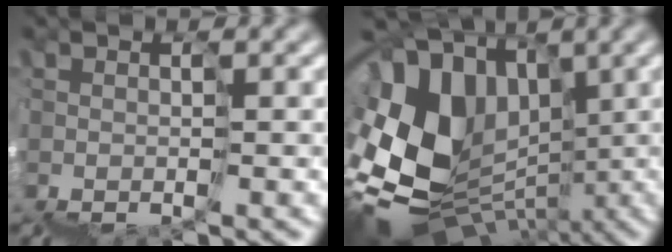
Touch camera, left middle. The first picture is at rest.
{"total": 10.5, "force": [3.1, 8.4, 5.6], "torque": [-0.133, 0.034, 0.057]}